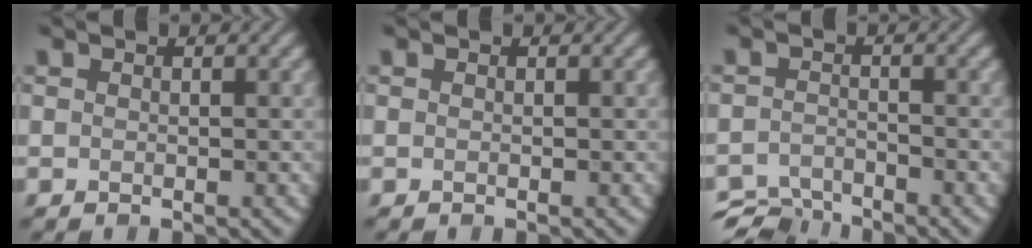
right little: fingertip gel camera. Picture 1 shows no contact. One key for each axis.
{"total": 0.0}
{"total": 4.3, "fx": -4.0, "fy": 1.2, "fz": 1.1, "tx": -0.019, "ty": -0.008, "tz": -0.076}